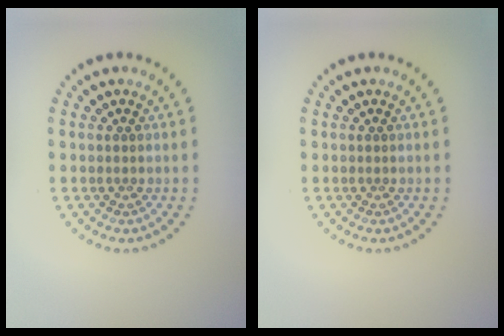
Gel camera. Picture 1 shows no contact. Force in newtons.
{"total": 0.0}